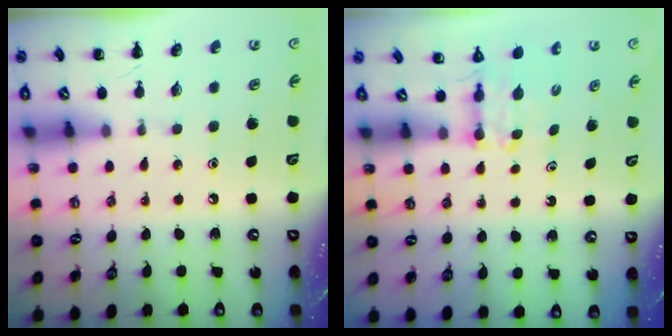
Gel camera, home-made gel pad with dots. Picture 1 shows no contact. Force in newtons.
{"total": 2.7, "press": 2.5, "slide": 1.1}